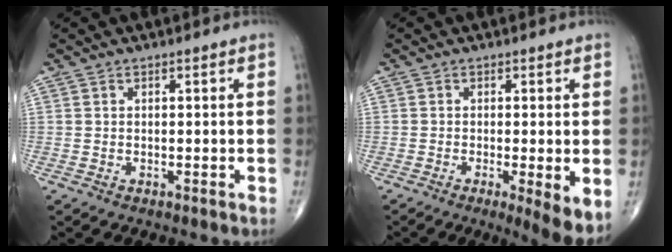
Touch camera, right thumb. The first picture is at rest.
{"total": 6.0, "force": [-1.5, 0.9, 5.7], "torque": [-0.093, -0.020, -0.027]}